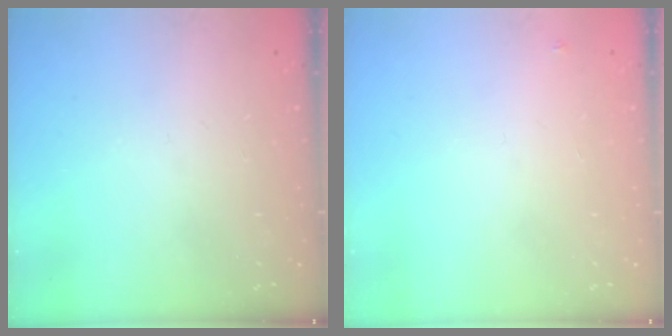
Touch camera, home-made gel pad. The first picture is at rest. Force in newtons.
{"total": 2.6, "press": 2.6, "slide": 0.2}